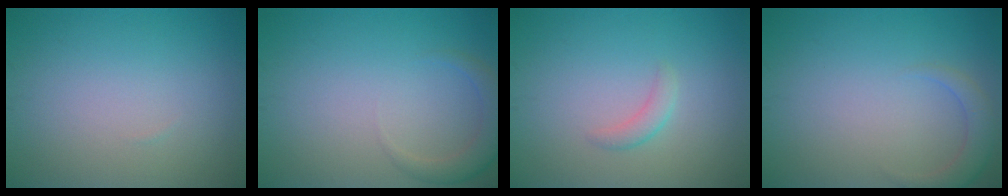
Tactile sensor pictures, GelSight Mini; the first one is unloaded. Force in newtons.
{"total": 2.3, "press": 2.3, "slide": 0.1}
{"total": 1.3, "press": 1.3, "slide": 0.1}
{"total": 2.1, "press": 2.1, "slide": 0.3}